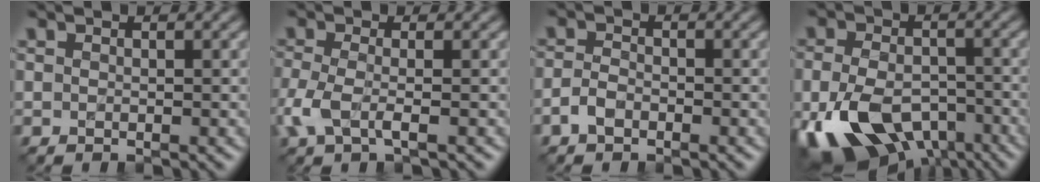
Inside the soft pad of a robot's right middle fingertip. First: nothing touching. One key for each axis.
{"total": 3.2, "fx": -1.1, "fy": 1.0, "fz": 2.8, "tx": -0.075, "ty": -0.005, "tz": -0.031}
{"total": 1.7, "fx": -1.1, "fy": 0.8, "fz": 1.0, "tx": -0.019, "ty": 0.004, "tz": -0.026}
{"total": 11.5, "fx": -5.1, "fy": 7.1, "fz": 7.6, "tx": -0.161, "ty": -0.032, "tz": -0.084}